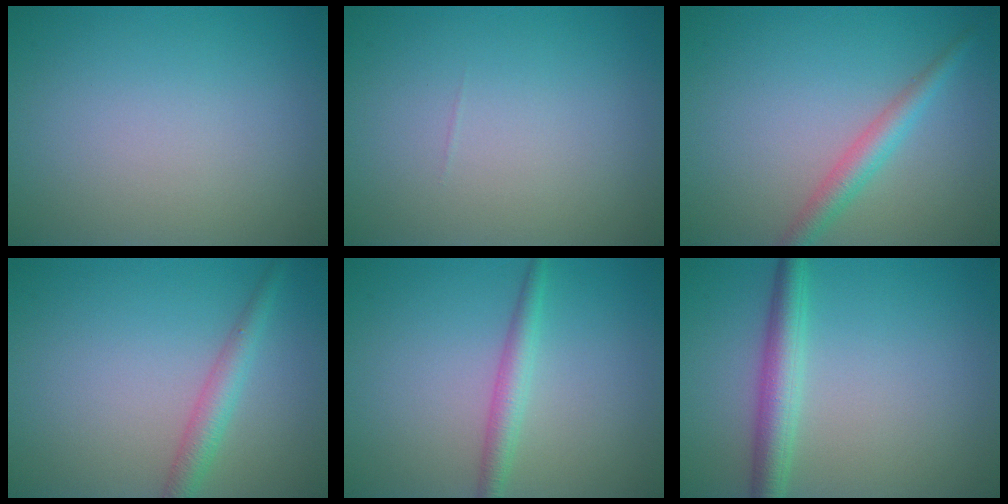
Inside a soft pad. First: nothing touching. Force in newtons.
{"total": 0.0}
{"total": 2.6, "press": 2.6, "slide": 0.0}
{"total": 2.6, "press": 2.6, "slide": 0.1}
{"total": 2.2, "press": 2.2, "slide": 0.1}
{"total": 3.5, "press": 3.5, "slide": 0.1}